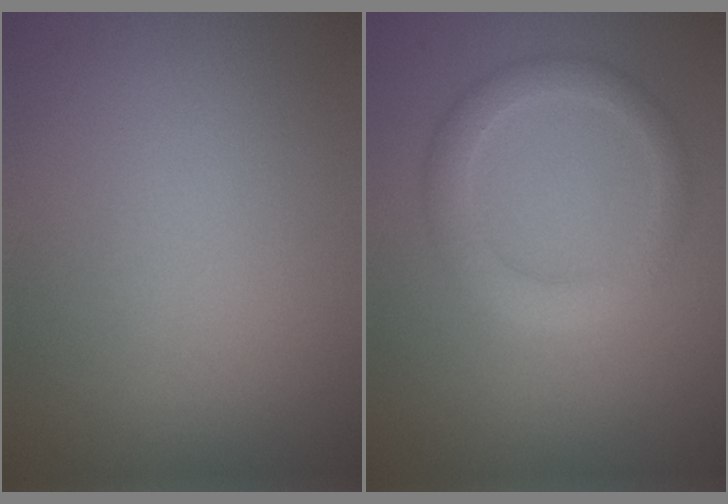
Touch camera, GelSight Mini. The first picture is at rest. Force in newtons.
{"total": 3.0, "press": 3.0, "slide": 0.1}